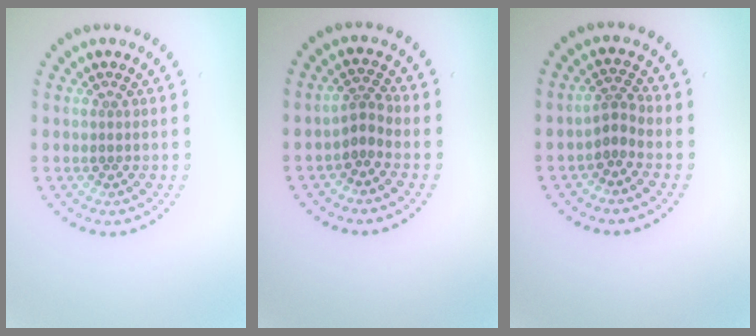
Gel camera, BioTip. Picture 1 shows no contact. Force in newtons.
{"total": 1.9, "press": 1.2, "slide": 1.5}
{"total": 1.9, "press": 1.2, "slide": 1.5}